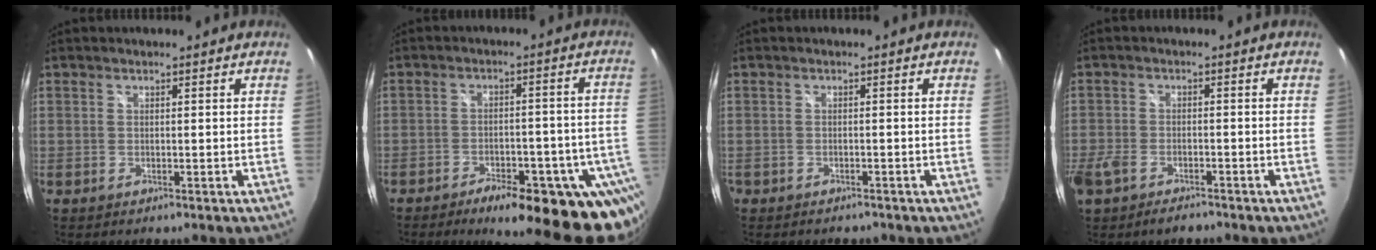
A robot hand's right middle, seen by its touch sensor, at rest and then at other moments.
{"total": 21.6, "force": [-15.8, 7.0, 12.9], "torque": [-0.167, -0.020, -0.198]}
{"total": 2.3, "force": [-1.9, 1.2, 0.5], "torque": [-0.015, -0.005, -0.029]}
{"total": 7.4, "force": [-5.1, 3.4, 4.1], "torque": [-0.111, -0.020, -0.096]}